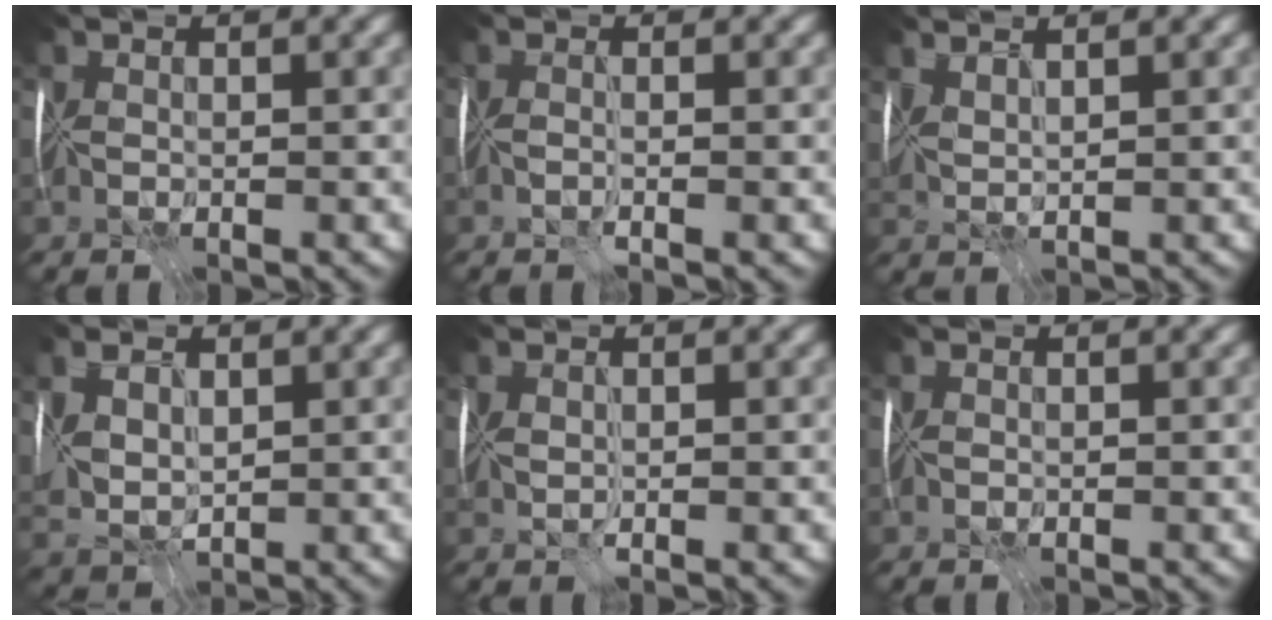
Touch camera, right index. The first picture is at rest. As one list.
[{"total": 1.6, "force": [-1.1, -1.1, 0.1], "torque": [-0.009, -0.010, -0.017]}, {"total": 1.3, "force": [1.0, -0.9, 0.2], "torque": [-0.016, -0.002, 0.030]}, {"total": 3.9, "force": [0.6, 2.5, 2.8], "torque": [-0.076, 0.002, 0.022]}, {"total": 0.6, "force": [-0.1, -0.6, 0.1], "torque": [-0.007, -0.006, 0.007]}, {"total": 0.0}]